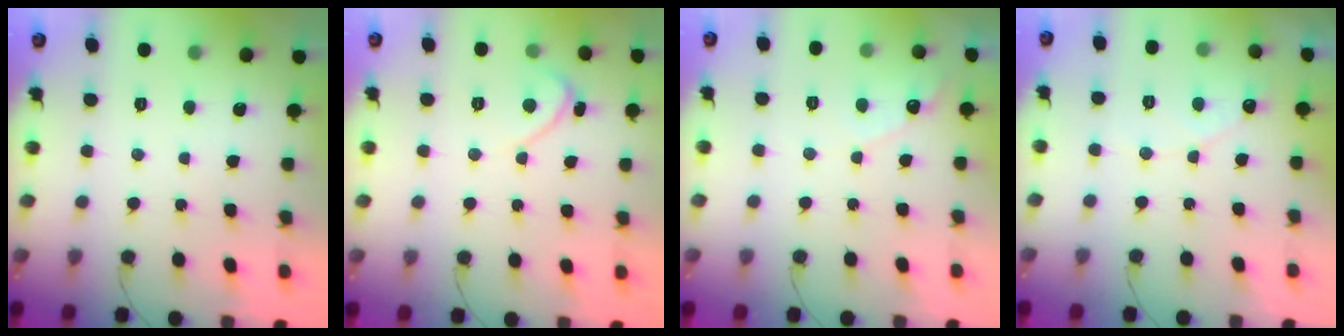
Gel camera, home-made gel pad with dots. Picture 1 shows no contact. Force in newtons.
{"total": 2.2, "press": 2.2, "slide": 0.2}
{"total": 4.1, "press": 4.1, "slide": 0.3}
{"total": 4.2, "press": 4.2, "slide": 0.2}